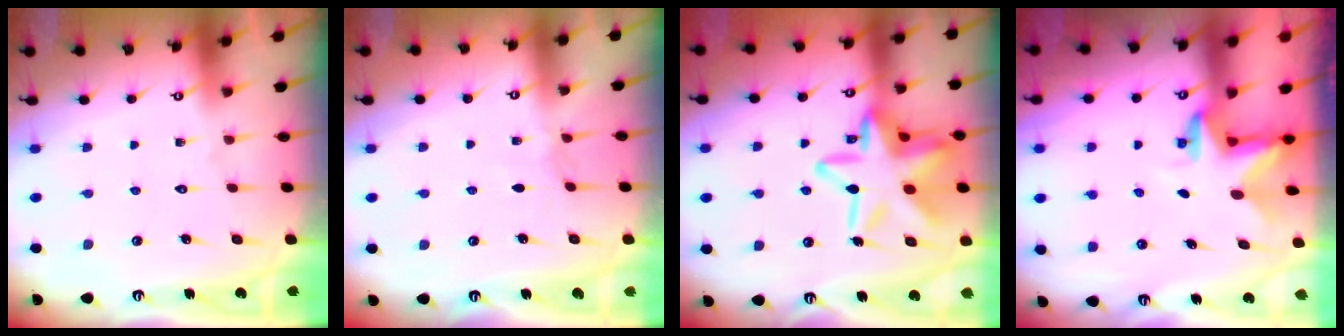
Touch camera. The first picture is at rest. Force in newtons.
{"total": 2.8, "press": 2.8, "slide": 0.4}
{"total": 21.5, "press": 21.4, "slide": 1.8}
{"total": 2.8, "press": 2.8, "slide": 0.2}